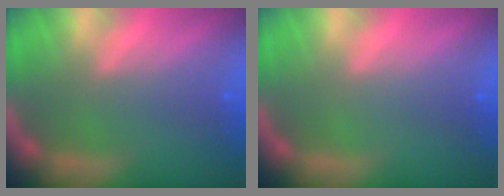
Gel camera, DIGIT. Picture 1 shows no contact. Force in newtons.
{"total": 0.0}